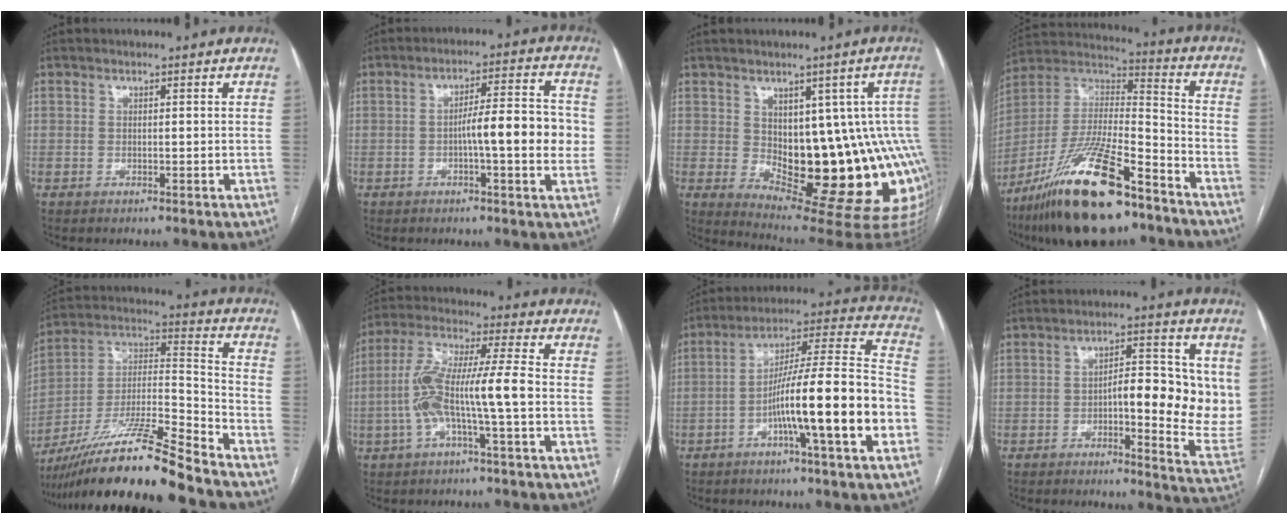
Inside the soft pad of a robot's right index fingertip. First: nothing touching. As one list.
[{"total": 9.6, "force": [-1.0, 1.3, 9.4], "torque": [-0.136, 0.019, -0.017]}, {"total": 18.3, "force": [-1.6, 7.8, 16.5], "torque": [-0.138, 0.018, 0.002]}, {"total": 22.5, "force": [-15.2, 4.9, 15.9], "torque": [-0.310, -0.016, -0.270]}, {"total": 20.2, "force": [-16.3, -0.1, 11.9], "torque": [-0.241, -0.009, -0.298]}, {"total": 10.9, "force": [-2.3, 0.5, 10.6], "torque": [-0.221, 0.026, -0.049]}, {"total": 18.5, "force": [-6.1, 0.2, 17.5], "torque": [-0.263, 0.015, -0.102]}, {"total": 12.8, "force": [0.6, 3.5, 12.3], "torque": [-0.153, 0.009, 0.010]}]